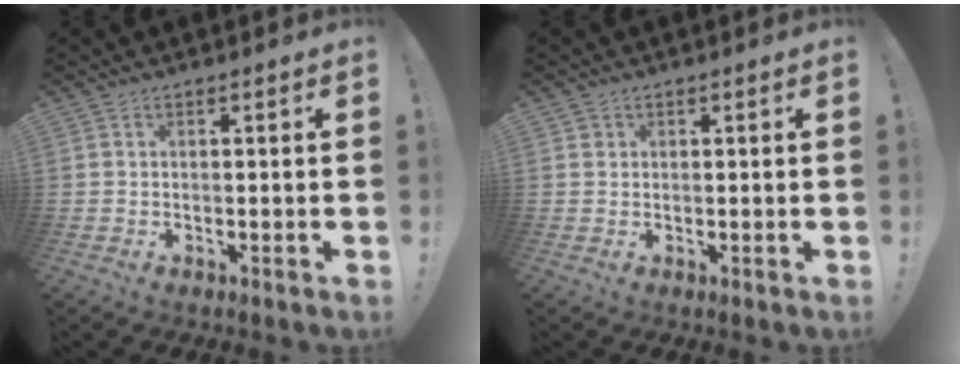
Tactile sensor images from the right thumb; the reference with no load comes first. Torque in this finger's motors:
{"motor_torque": [-0.03, -0.13, 0.10, -0.04, -0.04]}